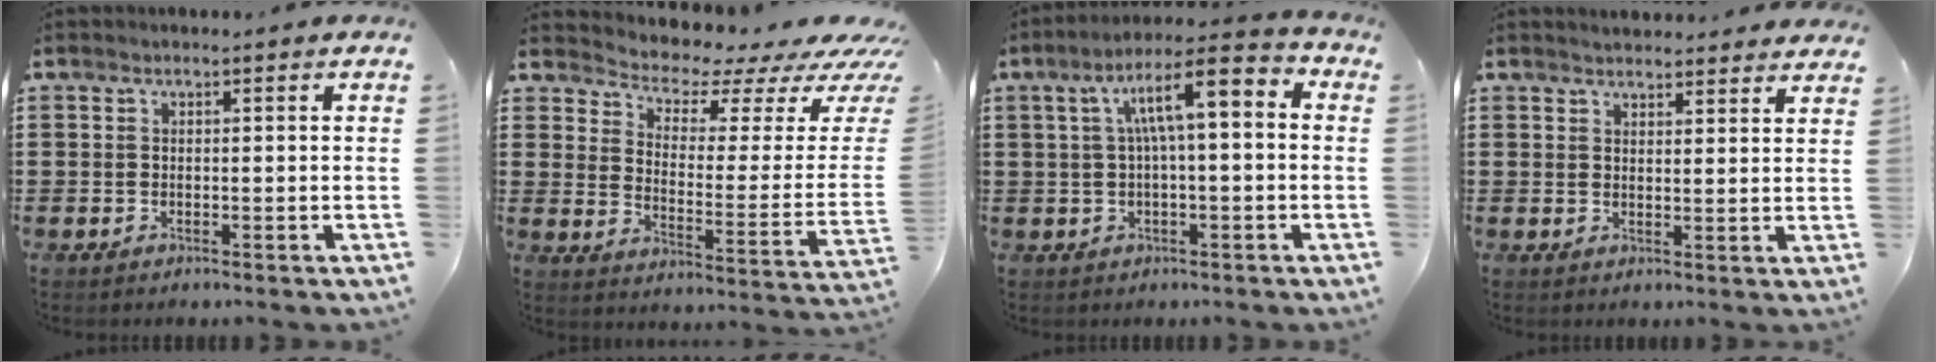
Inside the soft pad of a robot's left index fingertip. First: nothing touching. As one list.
[{"total": 4.6, "force": [4.1, 1.4, 1.3], "torque": [-0.046, -0.039, 0.065]}, {"total": 8.9, "force": [1.7, 2.1, 8.5], "torque": [-0.150, 0.000, 0.023]}, {"total": 2.5, "force": [2.5, 0.1, -0.1], "torque": [-0.005, -0.005, 0.049]}]